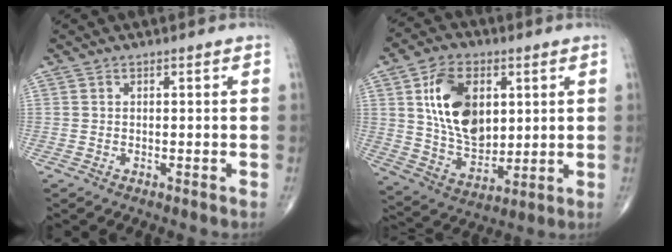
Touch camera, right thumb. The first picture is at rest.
{"total": 15.9, "force": [4.1, 10.1, 11.6], "torque": [-0.178, -0.020, 0.082]}